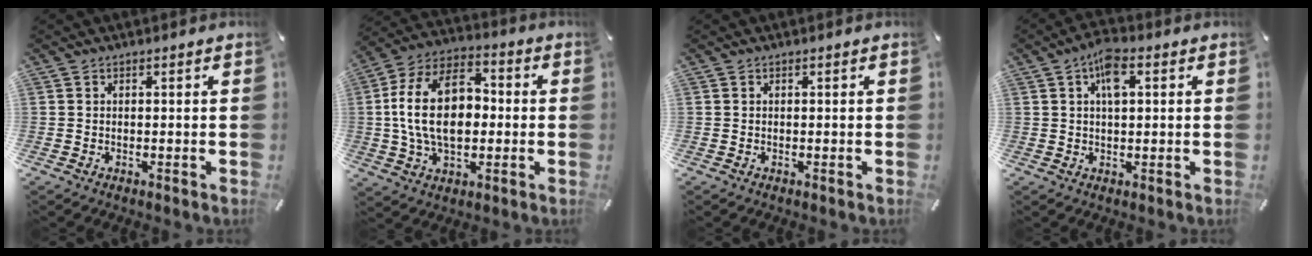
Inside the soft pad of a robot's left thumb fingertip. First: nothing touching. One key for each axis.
{"total": 17.1, "fx": -0.3, "fy": 11.5, "fz": 12.6, "tx": -0.269, "ty": 0.014, "tz": -0.007}
{"total": 0.0}
{"total": 5.8, "fx": 2.1, "fy": 2.7, "fz": 4.7, "tx": -0.084, "ty": 0.003, "tz": 0.033}